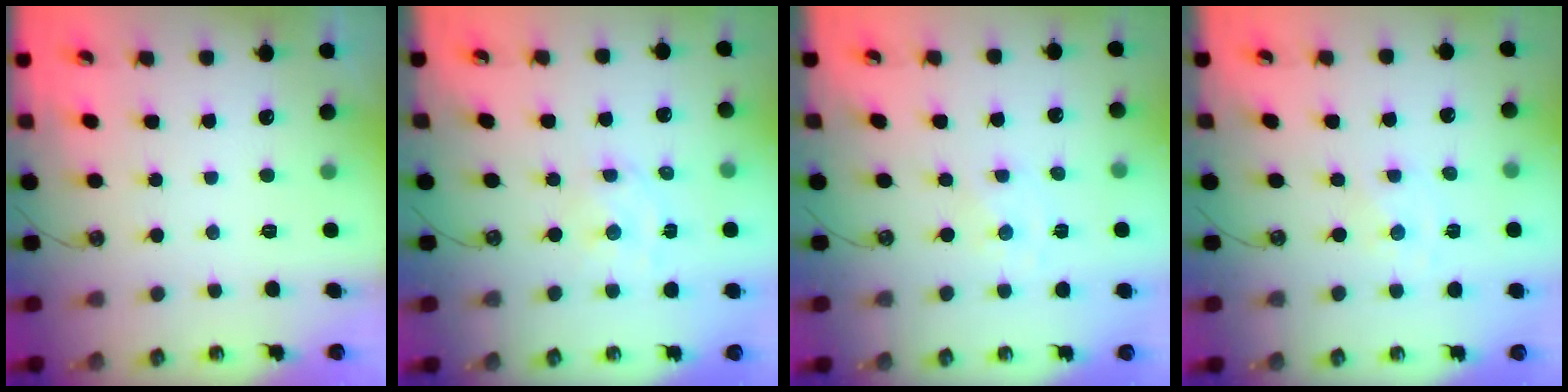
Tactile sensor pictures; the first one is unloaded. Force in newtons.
{"total": 2.6, "press": 2.6, "slide": 0.6}
{"total": 0.0}
{"total": 0.0}